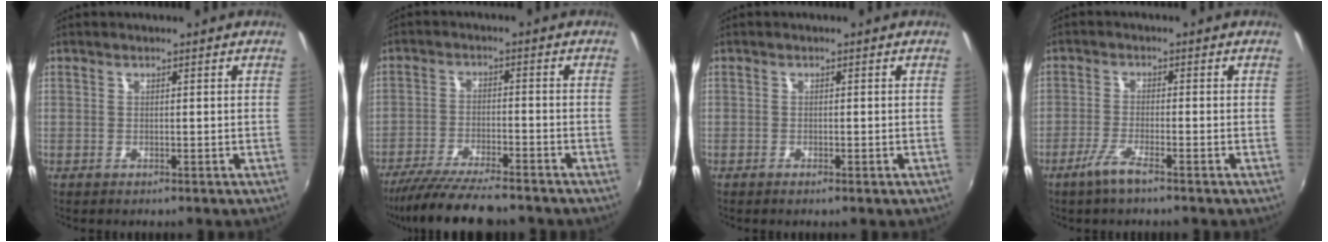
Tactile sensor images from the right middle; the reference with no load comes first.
{"total": 12.8, "force": [-11.1, 1.7, 6.1], "torque": [-0.133, -0.027, -0.185]}
{"total": 0.8, "force": [-0.6, 0.1, 0.5], "torque": [-0.008, 0.000, -0.010]}
{"total": 4.3, "force": [-3.0, 0.2, 3.0], "torque": [-0.074, -0.007, -0.061]}